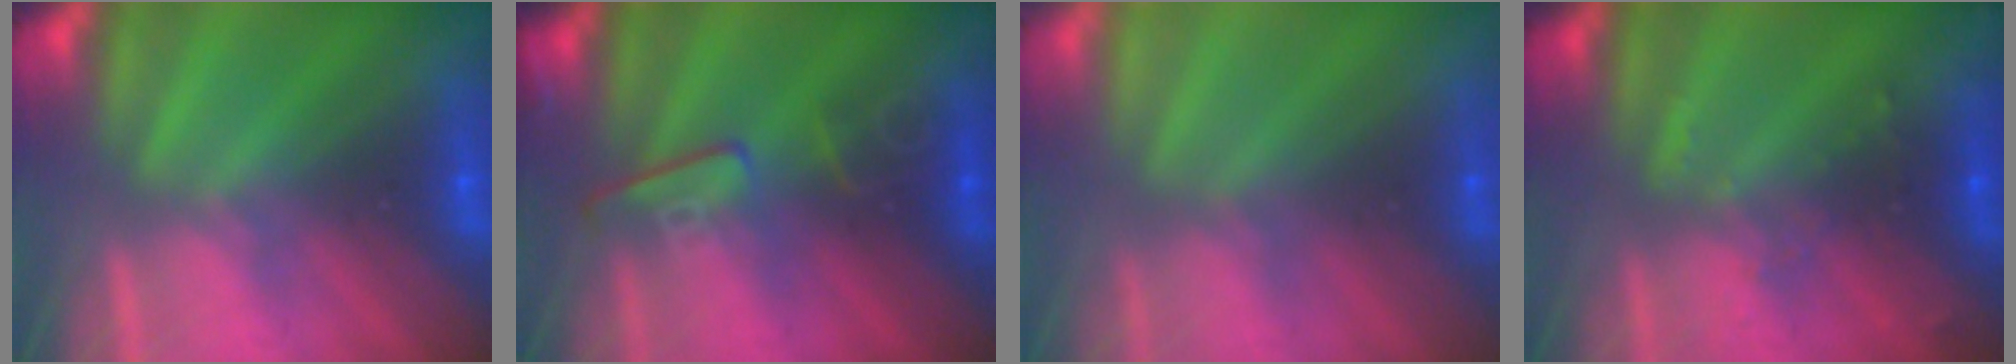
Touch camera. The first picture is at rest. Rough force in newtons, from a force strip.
{"total": 2.5}
{"total": 3.0}
{"total": 2.9}